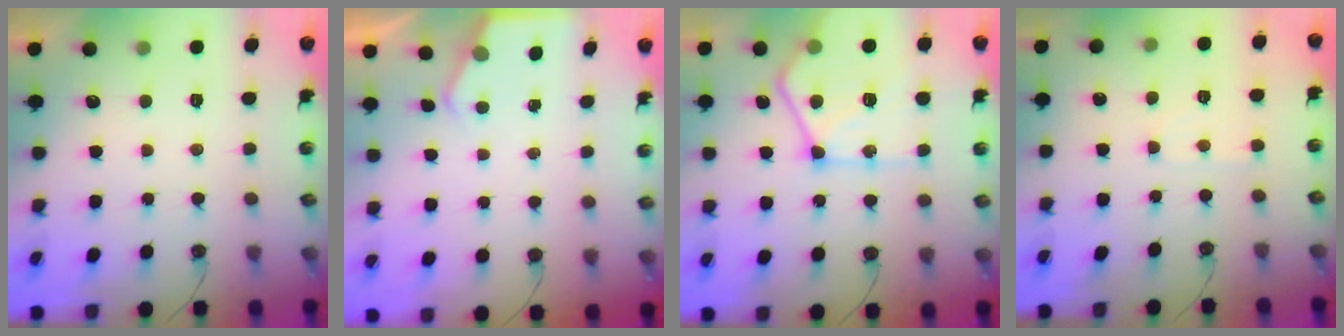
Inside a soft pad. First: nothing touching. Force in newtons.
{"total": 2.8, "press": 2.8, "slide": 0.4}
{"total": 18.3, "press": 18.2, "slide": 2.0}
{"total": 2.5, "press": 2.5, "slide": 0.4}